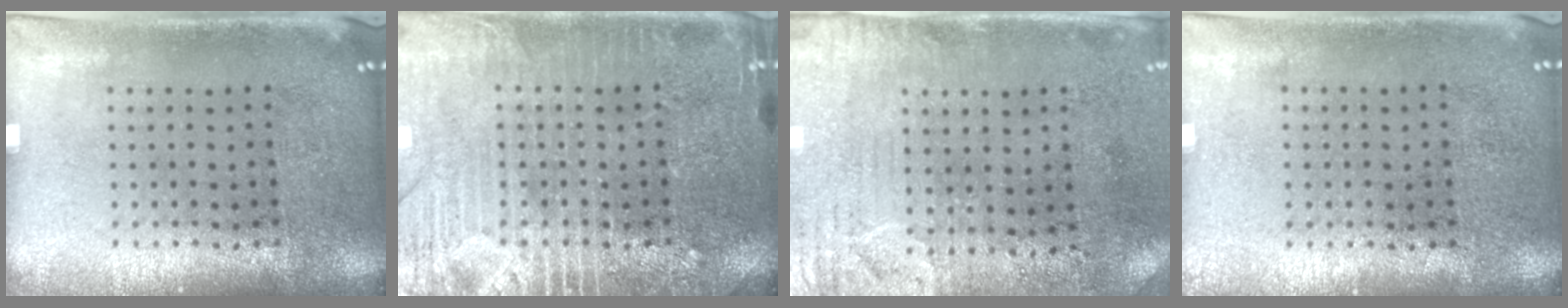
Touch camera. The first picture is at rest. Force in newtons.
{"total": 5.2, "press": 5.1, "slide": 0.7}
{"total": 3.3, "press": 2.7, "slide": 2.0}
{"total": 0.0}